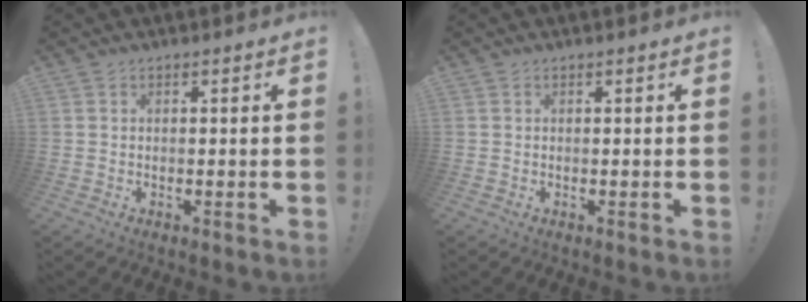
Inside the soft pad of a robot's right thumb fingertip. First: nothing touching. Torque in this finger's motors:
{"motor_torque": [-0.03, 0.03, 0.05, -0.08, 0.02]}